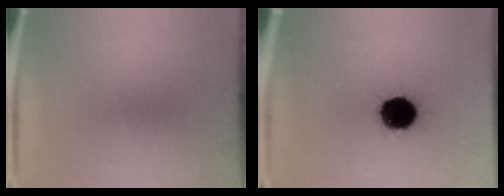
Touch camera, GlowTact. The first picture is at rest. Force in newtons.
{"total": 15.6}